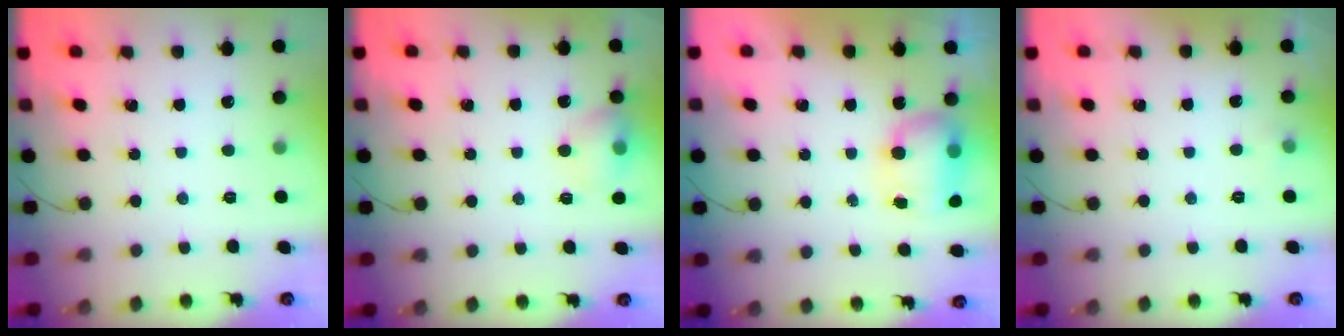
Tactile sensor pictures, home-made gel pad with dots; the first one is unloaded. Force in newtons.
{"total": 8.6, "press": 8.6, "slide": 1.2}
{"total": 8.1, "press": 7.7, "slide": 2.4}
{"total": 3.2, "press": 2.9, "slide": 1.4}